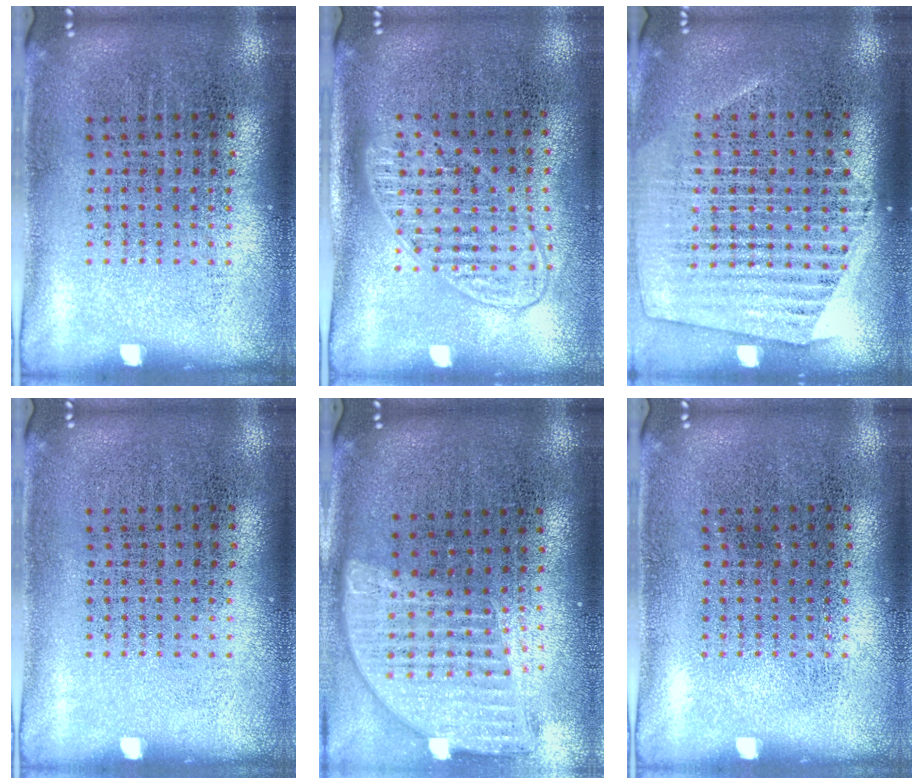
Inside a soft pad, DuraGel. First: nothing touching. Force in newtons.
{"total": 1.4, "press": 1.2, "slide": 0.7}
{"total": 1.5, "press": 1.5, "slide": 0.5}
{"total": 0.0}
{"total": 1.8, "press": 1.5, "slide": 1.0}
{"total": 0.0}